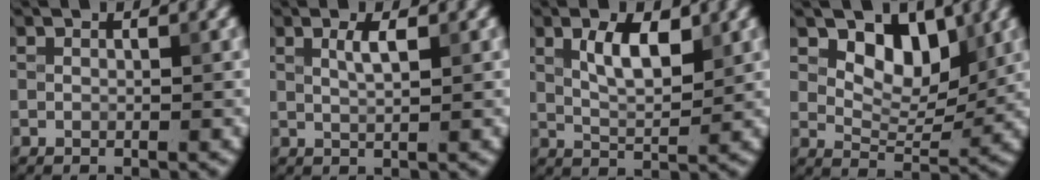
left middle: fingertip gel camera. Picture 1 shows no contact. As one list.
[{"total": 1.6, "force": [0.7, 0.4, 1.4], "torque": [-0.028, 0.001, 0.011]}, {"total": 3.8, "force": [1.6, 1.5, 3.1], "torque": [-0.062, 0.002, 0.031]}, {"total": 4.9, "force": [2.5, 2.9, 3.1], "torque": [-0.047, -0.013, 0.033]}]